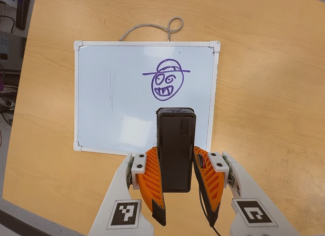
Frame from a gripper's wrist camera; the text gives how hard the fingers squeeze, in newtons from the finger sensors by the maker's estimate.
{"total": 4.6, "left": 3.0, "right": 6.3}